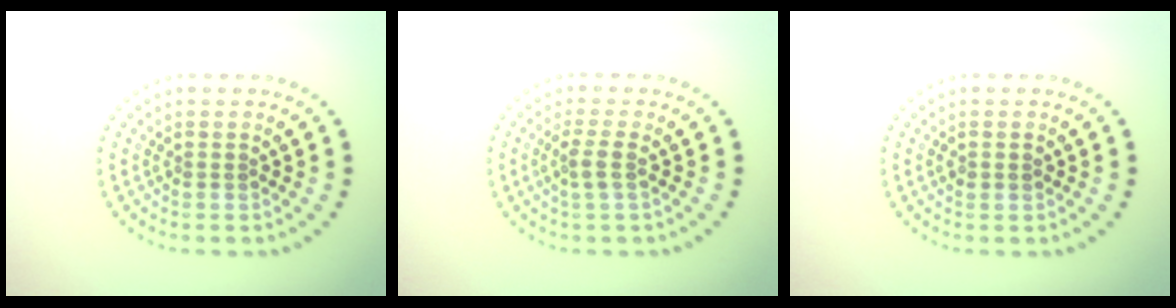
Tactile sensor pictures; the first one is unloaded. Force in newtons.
{"total": 1.6, "press": 1.3, "slide": 0.9}
{"total": 1.0, "press": 1.0, "slide": 0.1}